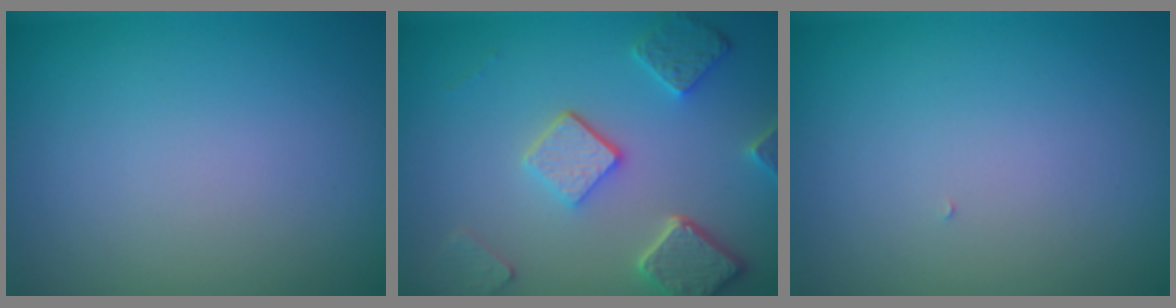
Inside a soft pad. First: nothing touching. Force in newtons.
{"total": 5.3, "press": 4.1, "slide": 3.4}
{"total": 0.0}